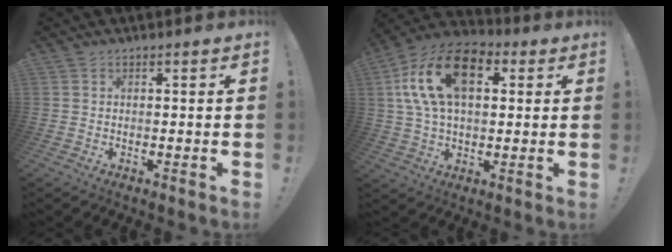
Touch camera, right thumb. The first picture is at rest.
{"total": 20.4, "force": [6.3, 11.7, 15.4], "torque": [-0.295, -0.006, 0.107]}